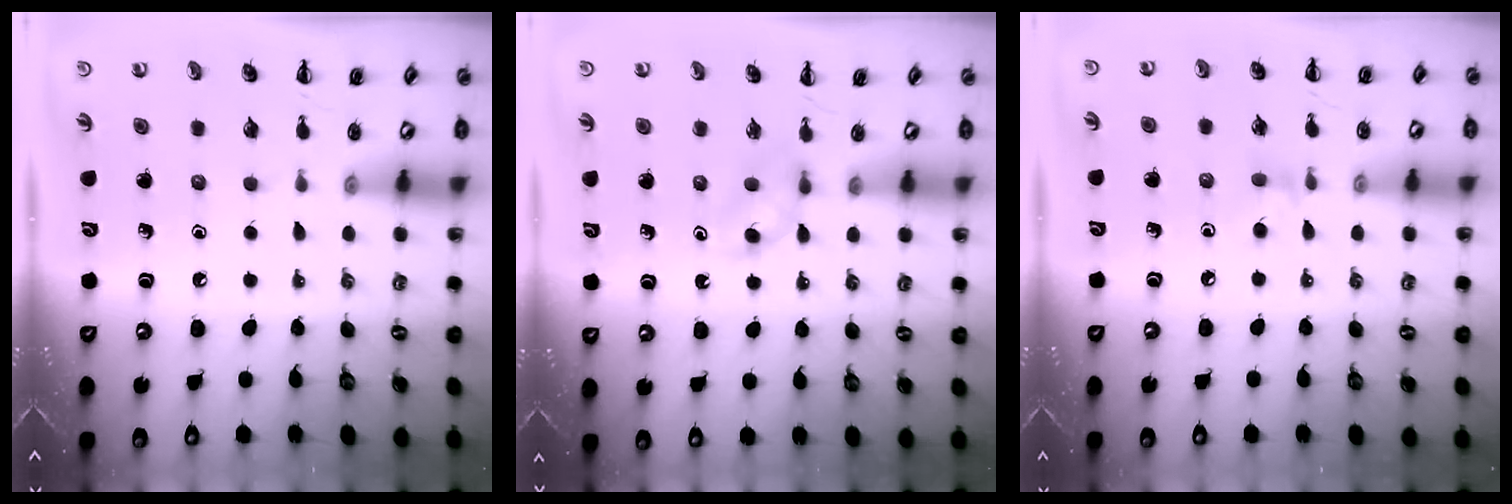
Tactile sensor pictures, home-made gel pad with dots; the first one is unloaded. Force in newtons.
{"total": 2.7, "press": 2.4, "slide": 1.1}
{"total": 4.6, "press": 4.3, "slide": 1.7}